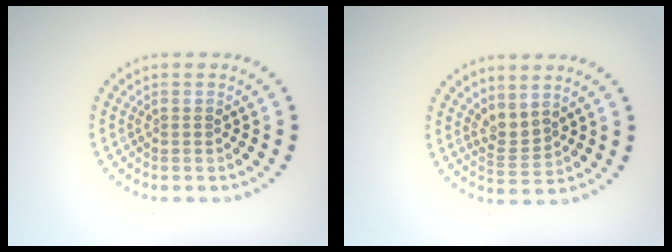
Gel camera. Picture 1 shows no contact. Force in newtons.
{"total": 1.9, "press": 1.4, "slide": 1.3}